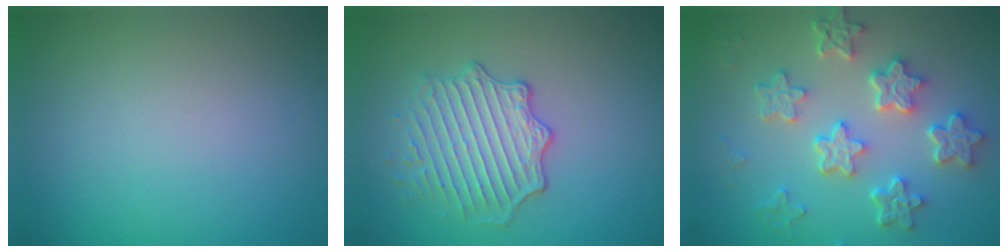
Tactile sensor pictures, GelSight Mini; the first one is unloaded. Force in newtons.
{"total": 4.0, "press": 3.5, "slide": 1.8}
{"total": 5.8, "press": 4.5, "slide": 3.6}